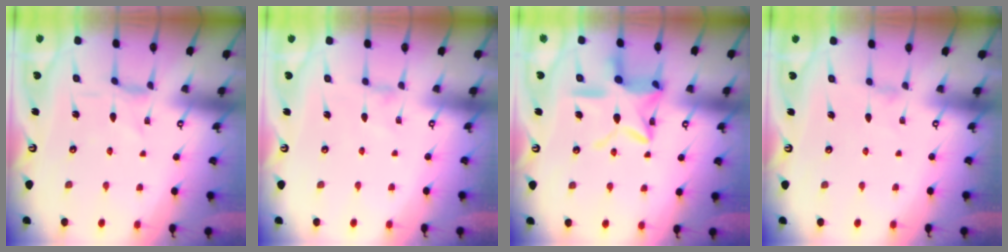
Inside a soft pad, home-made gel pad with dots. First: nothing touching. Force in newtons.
{"total": 0.6, "press": 0.6, "slide": 0.2}
{"total": 16.4, "press": 16.4, "slide": 1.1}
{"total": 0.8, "press": 0.8, "slide": 0.3}